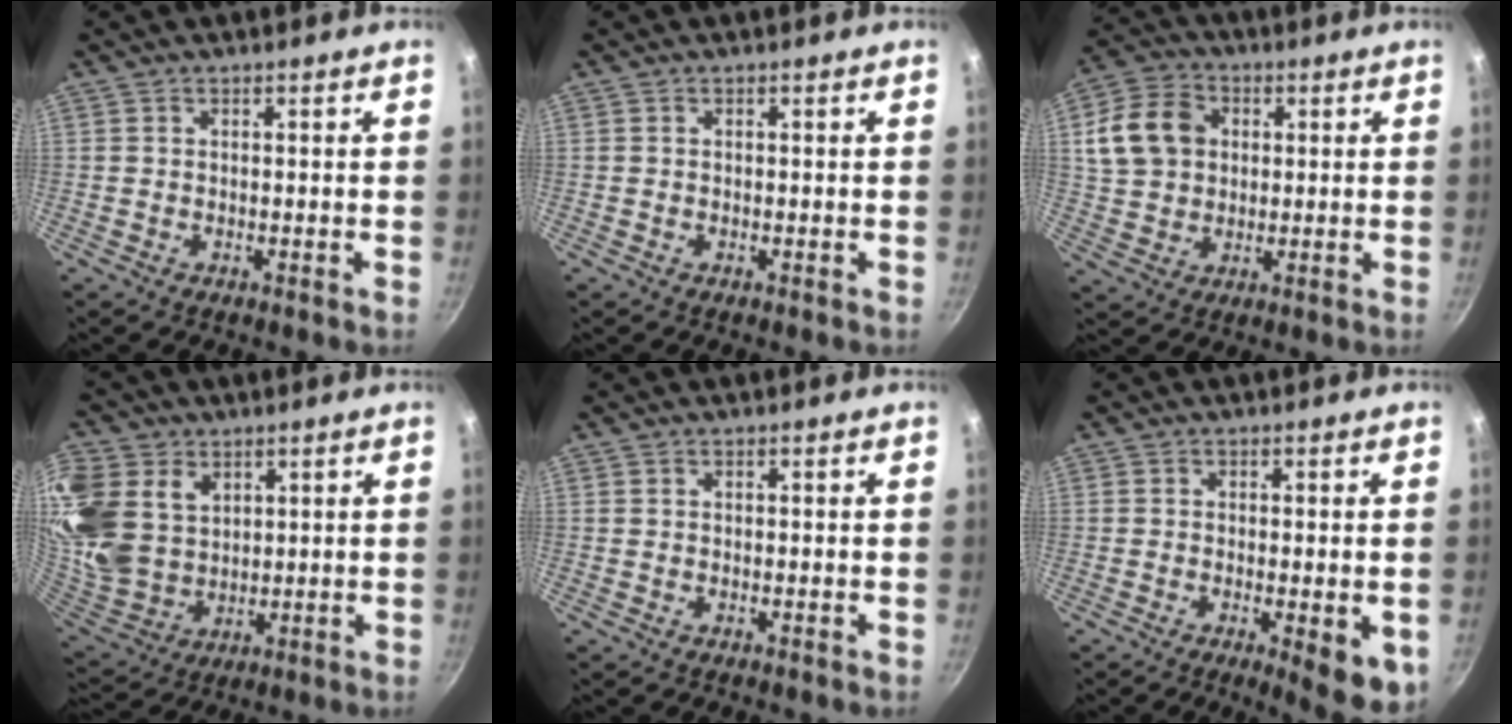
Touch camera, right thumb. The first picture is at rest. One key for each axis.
{"total": 0.0}
{"total": 12.2, "fx": 2.6, "fy": 9.7, "fz": 7.0, "tx": -0.113, "ty": 0.011, "tz": 0.040}
{"total": 20.2, "fx": 7.2, "fy": 15.2, "fz": 11.1, "tx": -0.254, "ty": -0.011, "tz": 0.156}
{"total": 0.0}
{"total": 8.2, "fx": -2.3, "fy": 2.4, "fz": 7.5, "tx": -0.083, "ty": -0.003, "tz": -0.025}